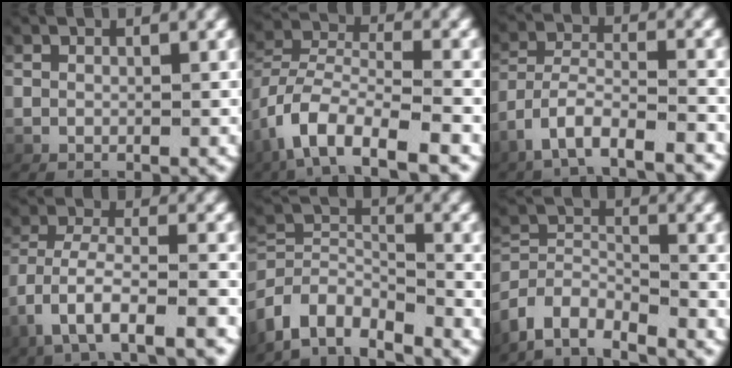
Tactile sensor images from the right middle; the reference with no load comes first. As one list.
[{"total": 4.7, "force": [-2.9, 1.4, 3.4], "torque": [-0.078, -0.010, -0.042]}, {"total": 4.7, "force": [-3.2, 1.9, 2.8], "torque": [-0.075, -0.023, -0.044]}, {"total": 4.3, "force": [-1.9, 1.6, 3.5], "torque": [-0.089, -0.024, -0.015]}, {"total": 6.4, "force": [-3.9, 4.6, 2.1], "torque": [-0.071, -0.039, -0.064]}, {"total": 4.6, "force": [-3.1, 3.2, 1.3], "torque": [-0.065, -0.031, -0.051]}]